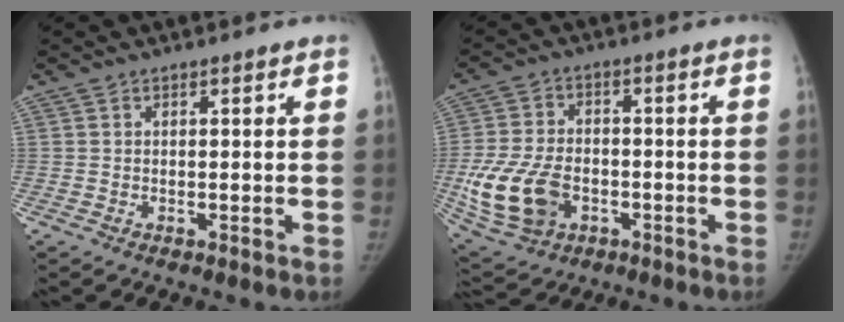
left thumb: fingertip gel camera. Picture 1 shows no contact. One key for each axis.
{"total": 14.1, "fx": -3.7, "fy": 9.8, "fz": 9.5, "tx": -0.189, "ty": 0.007, "tz": -0.059}